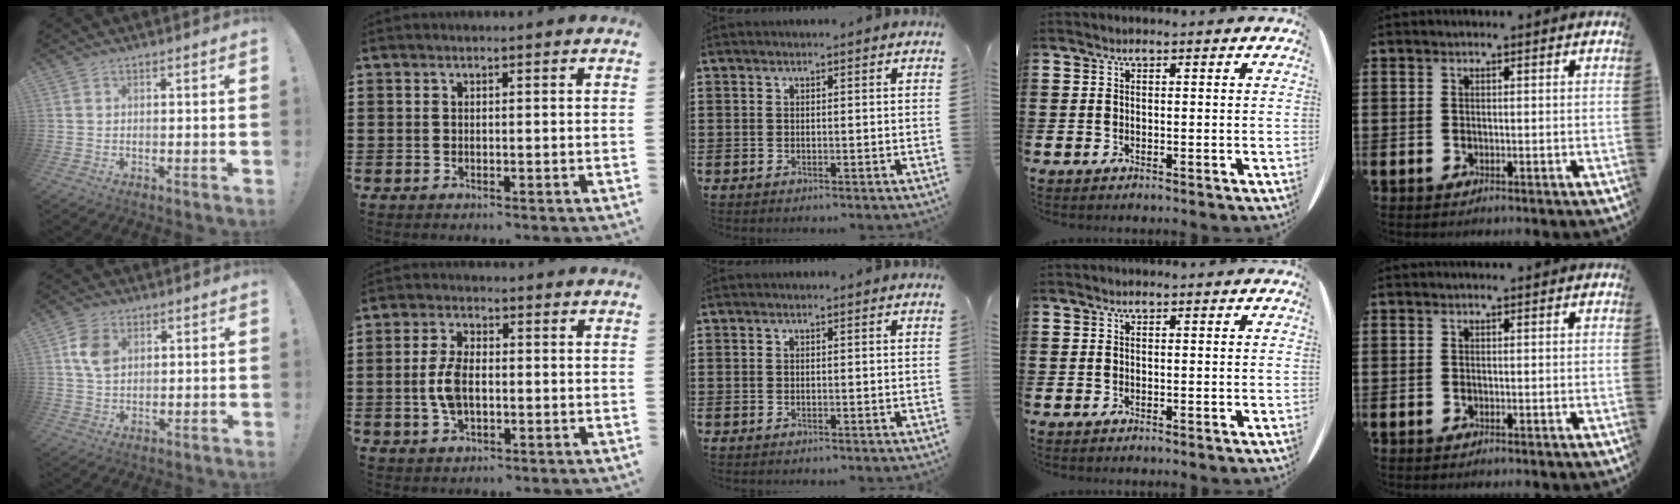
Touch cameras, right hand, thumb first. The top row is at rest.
{"thumb": {"total": 7.6, "force": [2.3, 5.3, 4.9], "torque": [-0.085, 0.003, 0.044]}, "index": {"total": 5.7, "force": [-0.5, 2.9, 4.9], "torque": [-0.120, -0.006, -0.015]}}